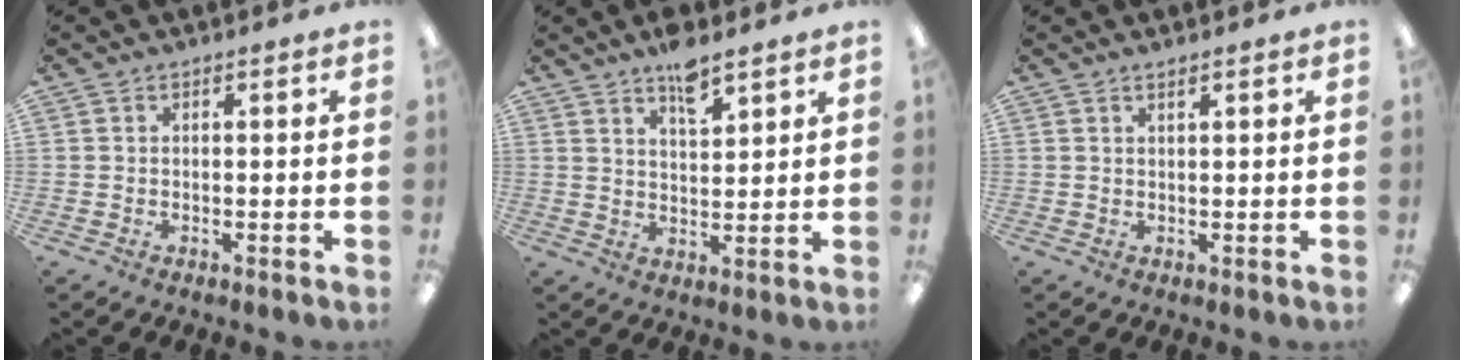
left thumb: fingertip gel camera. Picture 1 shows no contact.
{"total": 6.9, "force": [5.4, 2.2, 3.7], "torque": [-0.054, -0.032, 0.092]}
{"total": 1.2, "force": [1.0, 0.0, 0.7], "torque": [-0.016, -0.001, 0.017]}